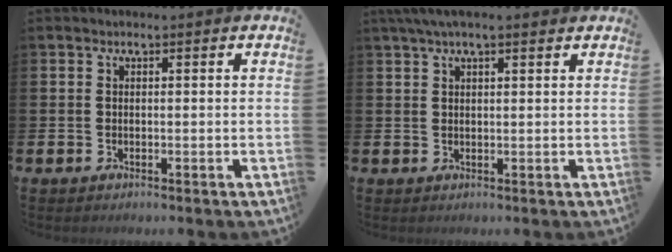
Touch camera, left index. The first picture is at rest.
{"total": 3.2, "force": [2.4, 0.6, 2.0], "torque": [-0.044, 0.003, 0.044]}